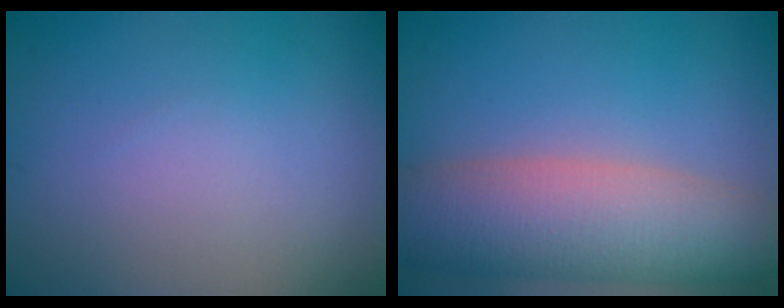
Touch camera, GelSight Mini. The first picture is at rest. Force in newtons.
{"total": 8.1, "press": 8.1, "slide": 0.7}